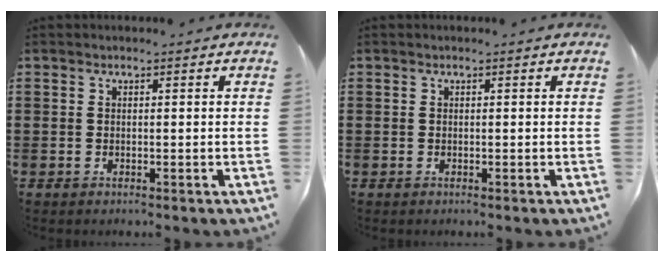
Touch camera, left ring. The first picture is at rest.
{"total": 0.0}